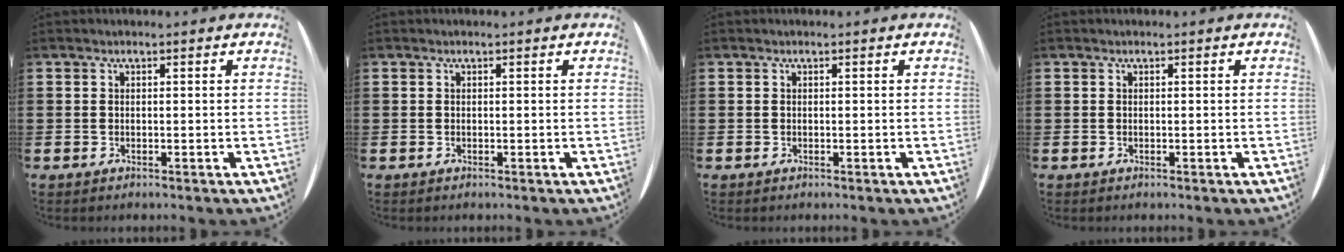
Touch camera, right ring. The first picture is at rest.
{"total": 0.0}
{"total": 0.0}
{"total": 0.0}